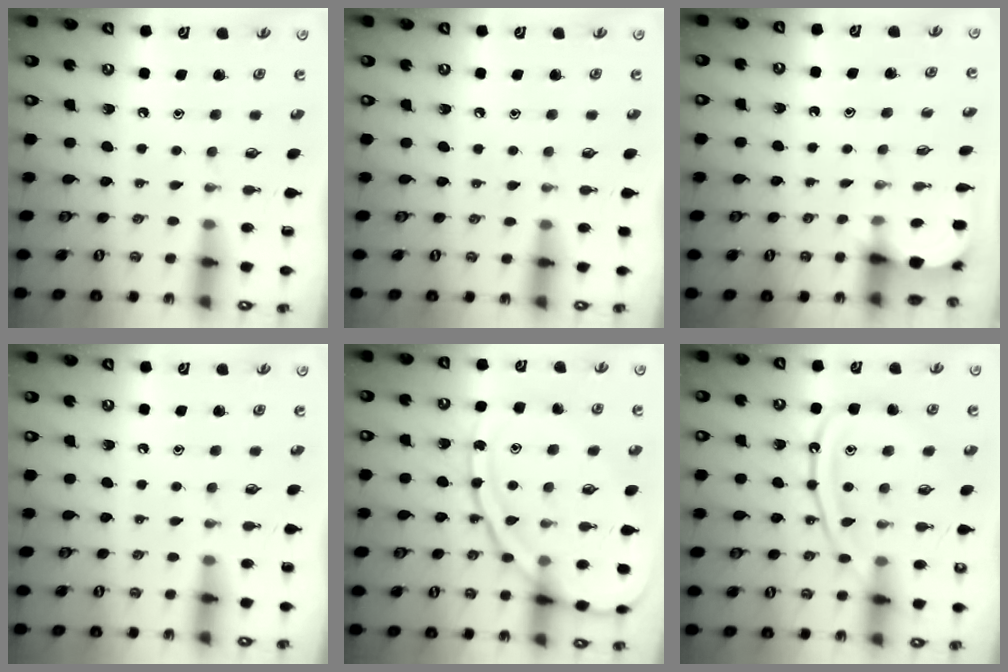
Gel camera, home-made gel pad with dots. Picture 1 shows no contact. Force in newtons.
{"total": 4.1, "press": 4.0, "slide": 0.6}
{"total": 2.5, "press": 2.5, "slide": 0.2}
{"total": 0.0}
{"total": 14.9, "press": 14.8, "slide": 1.2}
{"total": 14.3, "press": 14.2, "slide": 1.4}